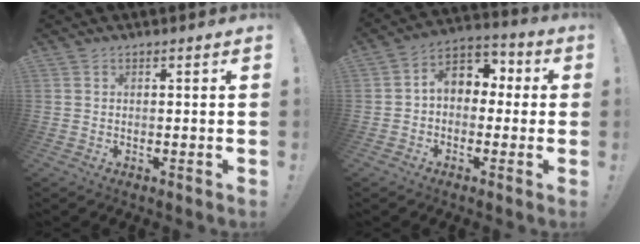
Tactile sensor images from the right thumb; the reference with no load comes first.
{"total": 8.0, "force": [0.8, 6.4, 4.7], "torque": [-0.066, 0.010, 0.020]}